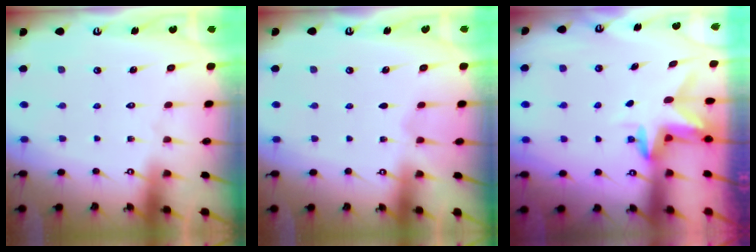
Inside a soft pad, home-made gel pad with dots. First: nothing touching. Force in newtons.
{"total": 3.8, "press": 2.9, "slide": 2.4}
{"total": 2.9, "press": 2.9, "slide": 0.3}